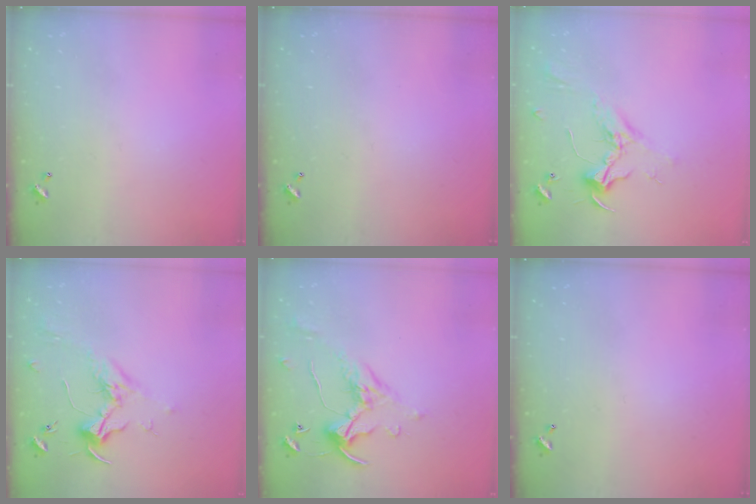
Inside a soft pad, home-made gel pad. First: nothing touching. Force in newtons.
{"total": 0.0}
{"total": 2.4, "press": 2.3, "slide": 0.8}
{"total": 1.8, "press": 1.7, "slide": 0.6}
{"total": 1.1, "press": 0.6, "slide": 0.9}
{"total": 0.0}